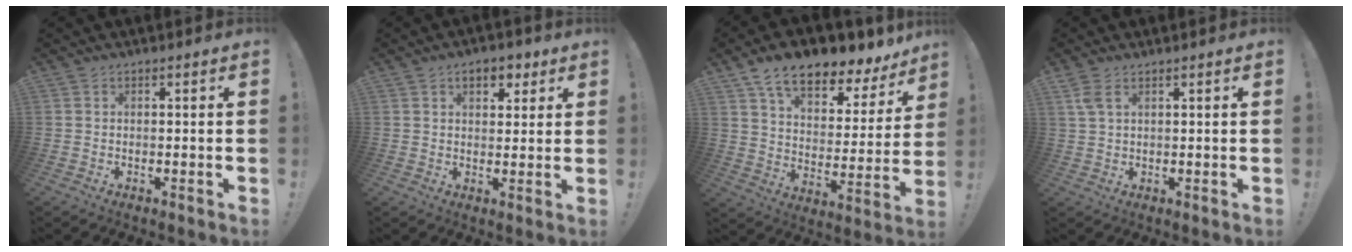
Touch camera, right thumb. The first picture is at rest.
{"total": 6.4, "force": [3.3, 4.0, 3.8], "torque": [-0.044, -0.003, 0.054]}
{"total": 13.2, "force": [9.9, 5.3, 7.0], "torque": [-0.114, -0.075, 0.169]}
{"total": 4.0, "force": [2.5, 1.8, 2.6], "torque": [-0.046, -0.010, 0.046]}